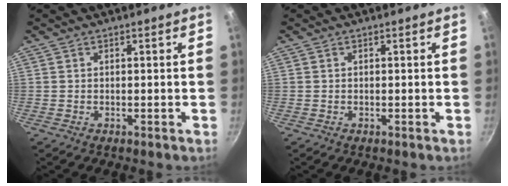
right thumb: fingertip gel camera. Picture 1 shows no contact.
{"total": 0.0}